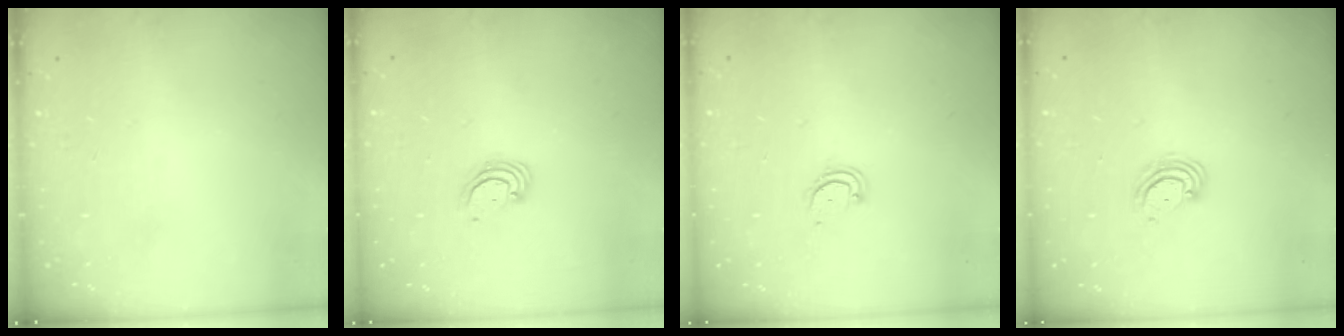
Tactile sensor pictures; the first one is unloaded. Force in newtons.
{"total": 2.4, "press": 2.4, "slide": 0.2}
{"total": 2.3, "press": 2.3, "slide": 0.2}
{"total": 5.5, "press": 5.5, "slide": 0.6}